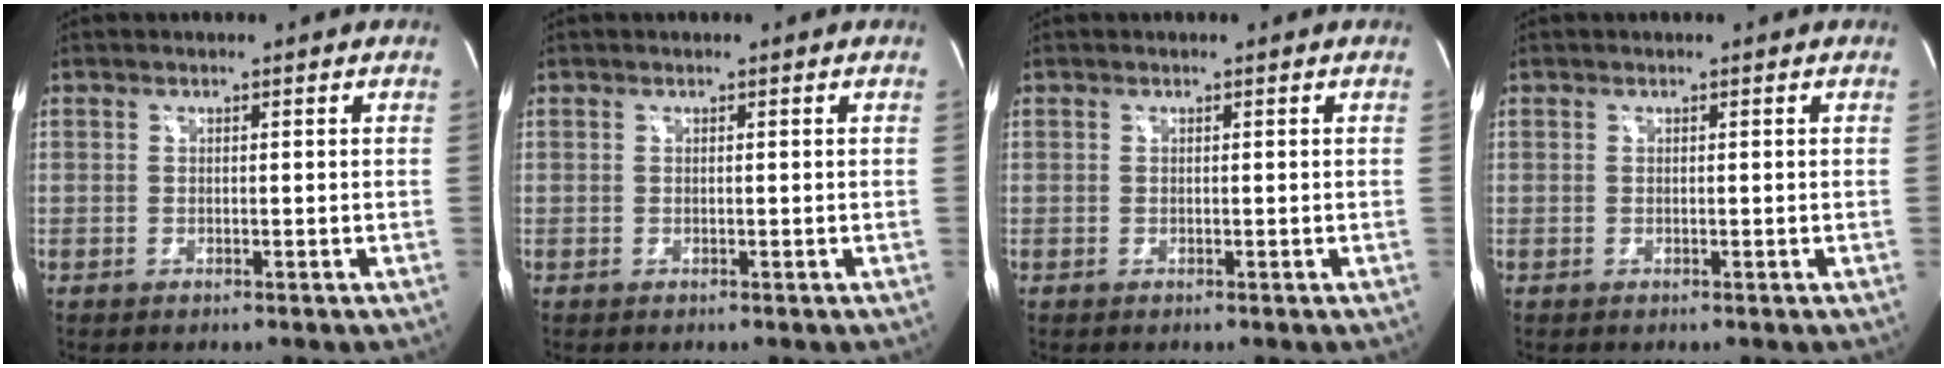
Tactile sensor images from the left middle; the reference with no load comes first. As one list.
[{"total": 0.0}, {"total": 0.0}, {"total": 0.0}]